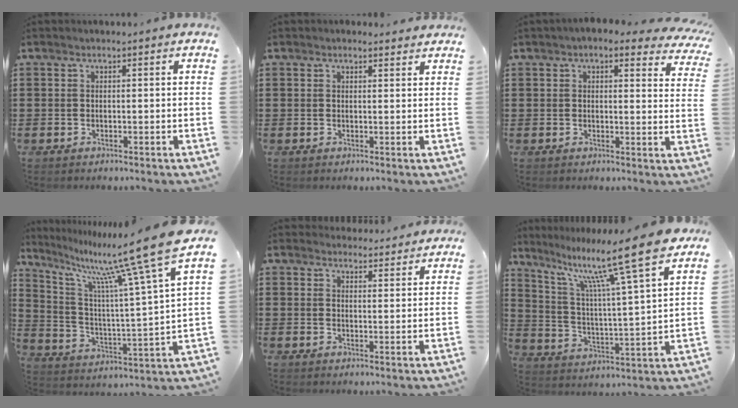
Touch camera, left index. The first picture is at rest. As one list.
[{"total": 1.4, "force": [1.4, 0.4, 0.2], "torque": [-0.007, 0.003, 0.027]}, {"total": 3.5, "force": [3.0, 1.0, 1.6], "torque": [-0.034, -0.007, 0.051]}, {"total": 14.3, "force": [10.9, 0.2, 9.2], "torque": [-0.194, -0.074, 0.168]}, {"total": 3.5, "force": [3.5, 0.5, 0.1], "torque": [-0.004, -0.016, 0.063]}, {"total": 13.8, "force": [10.3, 0.1, 9.2], "torque": [-0.193, -0.060, 0.162]}]